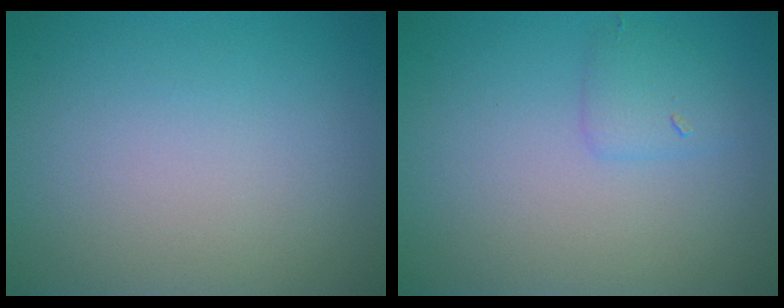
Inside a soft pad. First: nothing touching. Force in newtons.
{"total": 1.5, "press": 1.5, "slide": 0.1}